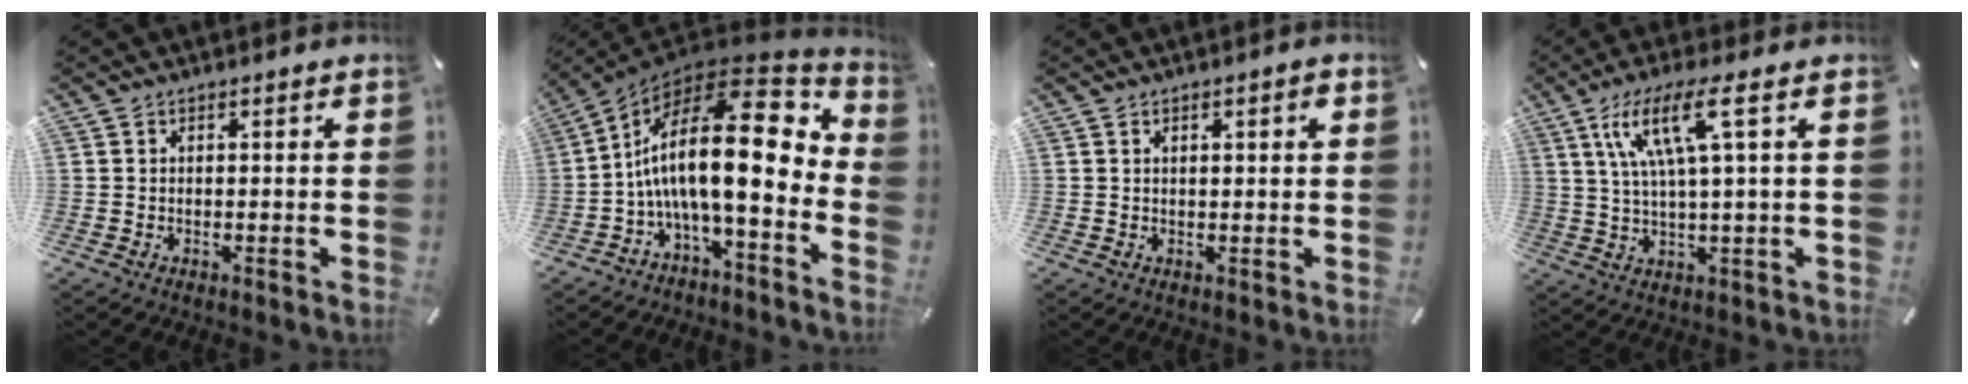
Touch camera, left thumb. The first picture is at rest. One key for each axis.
{"total": 23.3, "fx": 2.3, "fy": 8.1, "fz": 21.8, "tx": -0.400, "ty": -0.046, "tz": 0.033}
{"total": 1.8, "fx": 0.8, "fy": 0.5, "fz": 1.6, "tx": -0.031, "ty": 0.004, "tz": 0.011}
{"total": 12.3, "fx": 4.4, "fy": 1.9, "fz": 11.3, "tx": -0.226, "ty": 0.004, "tz": 0.074}